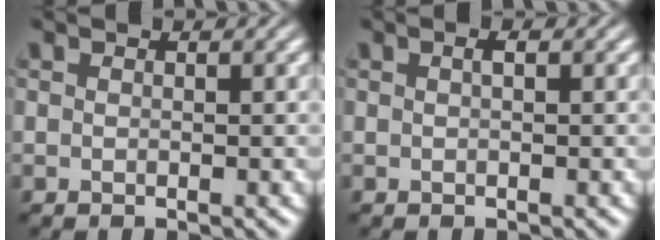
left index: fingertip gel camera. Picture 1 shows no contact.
{"total": 0.7, "force": [0.2, 0.2, 0.7], "torque": [-0.014, 0.006, 0.004]}